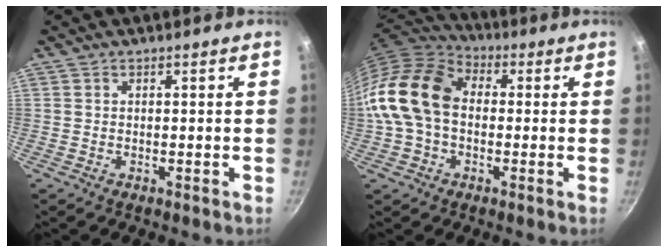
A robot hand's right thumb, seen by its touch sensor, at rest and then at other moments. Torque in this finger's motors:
{"motor_torque": [1.38, 3.63, 1.44, -1.29, 0.56]}